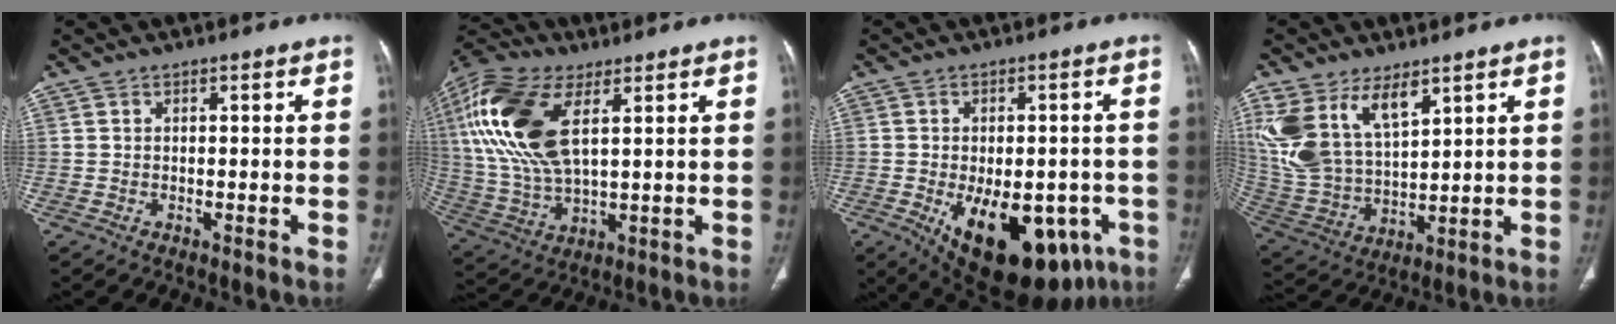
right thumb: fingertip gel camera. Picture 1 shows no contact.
{"total": 20.5, "force": [6.5, 9.8, 16.8], "torque": [-0.370, -0.005, 0.125]}
{"total": 21.0, "force": [-8.0, 11.3, 15.8], "torque": [-0.190, -0.001, -0.088]}
{"total": 16.6, "force": [8.8, 8.7, 11.2], "torque": [-0.220, -0.027, 0.192]}